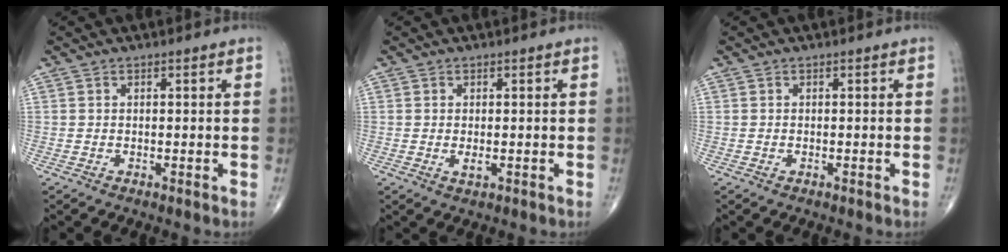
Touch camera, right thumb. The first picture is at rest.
{"total": 1.3, "force": [-0.2, 0.6, 1.2], "torque": [-0.023, -0.005, -0.003]}
{"total": 0.0}